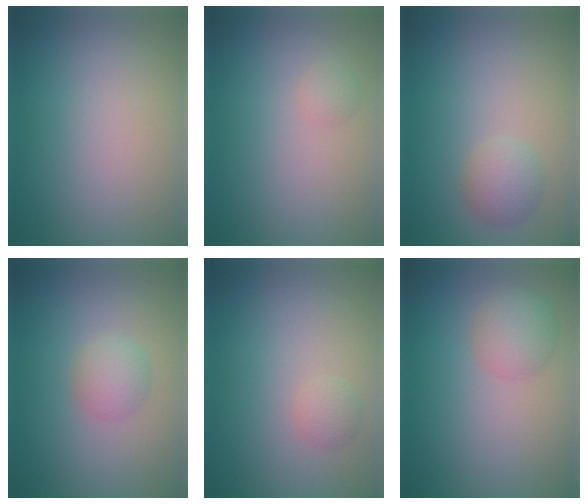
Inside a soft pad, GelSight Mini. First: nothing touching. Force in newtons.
{"total": 0.8, "press": 0.8, "slide": 0.0}
{"total": 2.2, "press": 2.2, "slide": 0.1}
{"total": 2.0, "press": 2.0, "slide": 0.0}
{"total": 1.2, "press": 1.2, "slide": 0.0}
{"total": 2.1, "press": 2.1, "slide": 0.2}